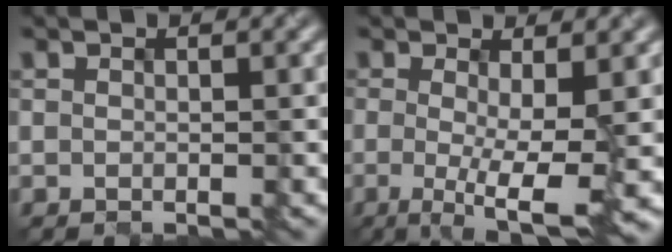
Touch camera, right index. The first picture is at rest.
{"total": 5.9, "force": [-0.6, 1.2, 5.7], "torque": [-0.077, -0.012, -0.006]}